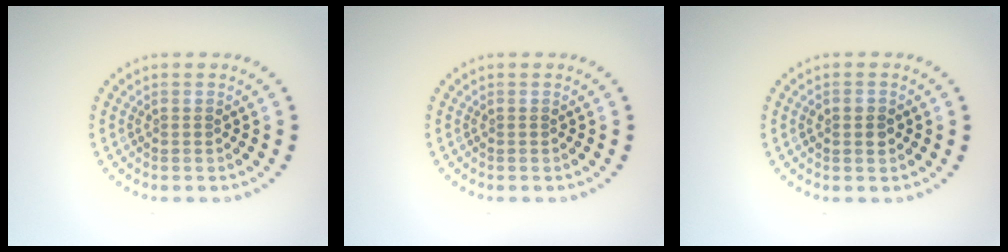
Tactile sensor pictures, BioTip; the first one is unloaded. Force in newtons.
{"total": 0.0}
{"total": 1.8, "press": 1.8, "slide": 0.2}